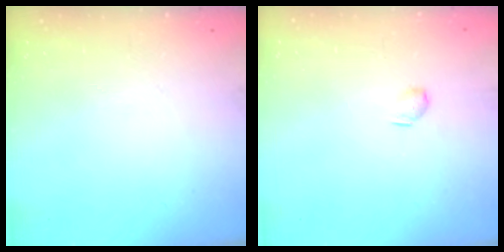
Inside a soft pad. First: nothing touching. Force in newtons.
{"total": 3.1, "press": 3.0, "slide": 0.5}